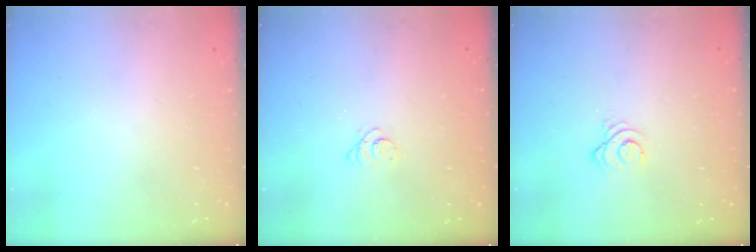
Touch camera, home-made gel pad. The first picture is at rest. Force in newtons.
{"total": 2.5, "press": 2.5, "slide": 0.3}
{"total": 2.9, "press": 2.9, "slide": 0.4}